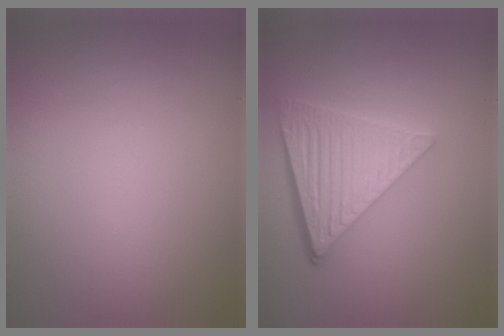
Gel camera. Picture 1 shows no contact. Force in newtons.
{"total": 5.8, "press": 4.2, "slide": 4.0}